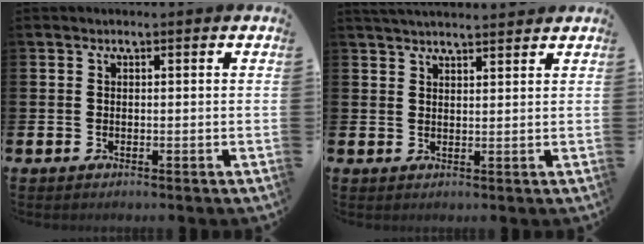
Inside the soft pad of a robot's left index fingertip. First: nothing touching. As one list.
[{"total": 2.9, "force": [2.9, 0.0, 0.3], "torque": [-0.012, -0.011, 0.053]}]